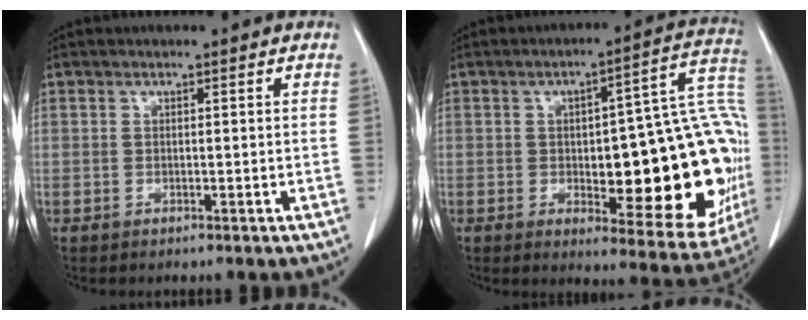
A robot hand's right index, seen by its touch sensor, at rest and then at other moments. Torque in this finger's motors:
{"motor_torque": [1.65, -0.49, 0.50, 0.12]}